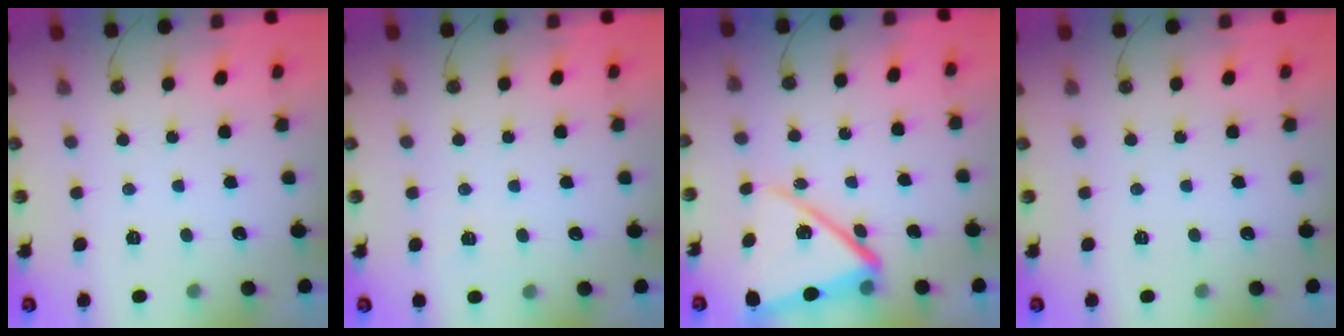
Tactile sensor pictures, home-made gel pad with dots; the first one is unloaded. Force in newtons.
{"total": 2.7, "press": 2.7, "slide": 0.5}
{"total": 14.7, "press": 14.7, "slide": 1.5}
{"total": 0.0}